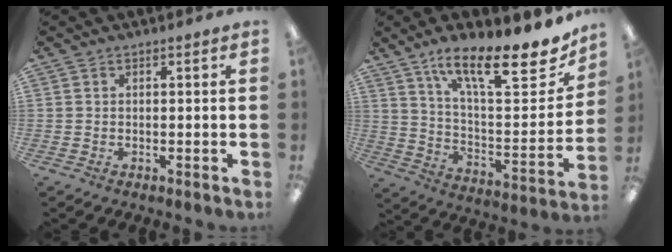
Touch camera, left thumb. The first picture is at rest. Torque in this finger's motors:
{"motor_torque": [0.99, 0.91, 1.33, -1.44, 0.35]}